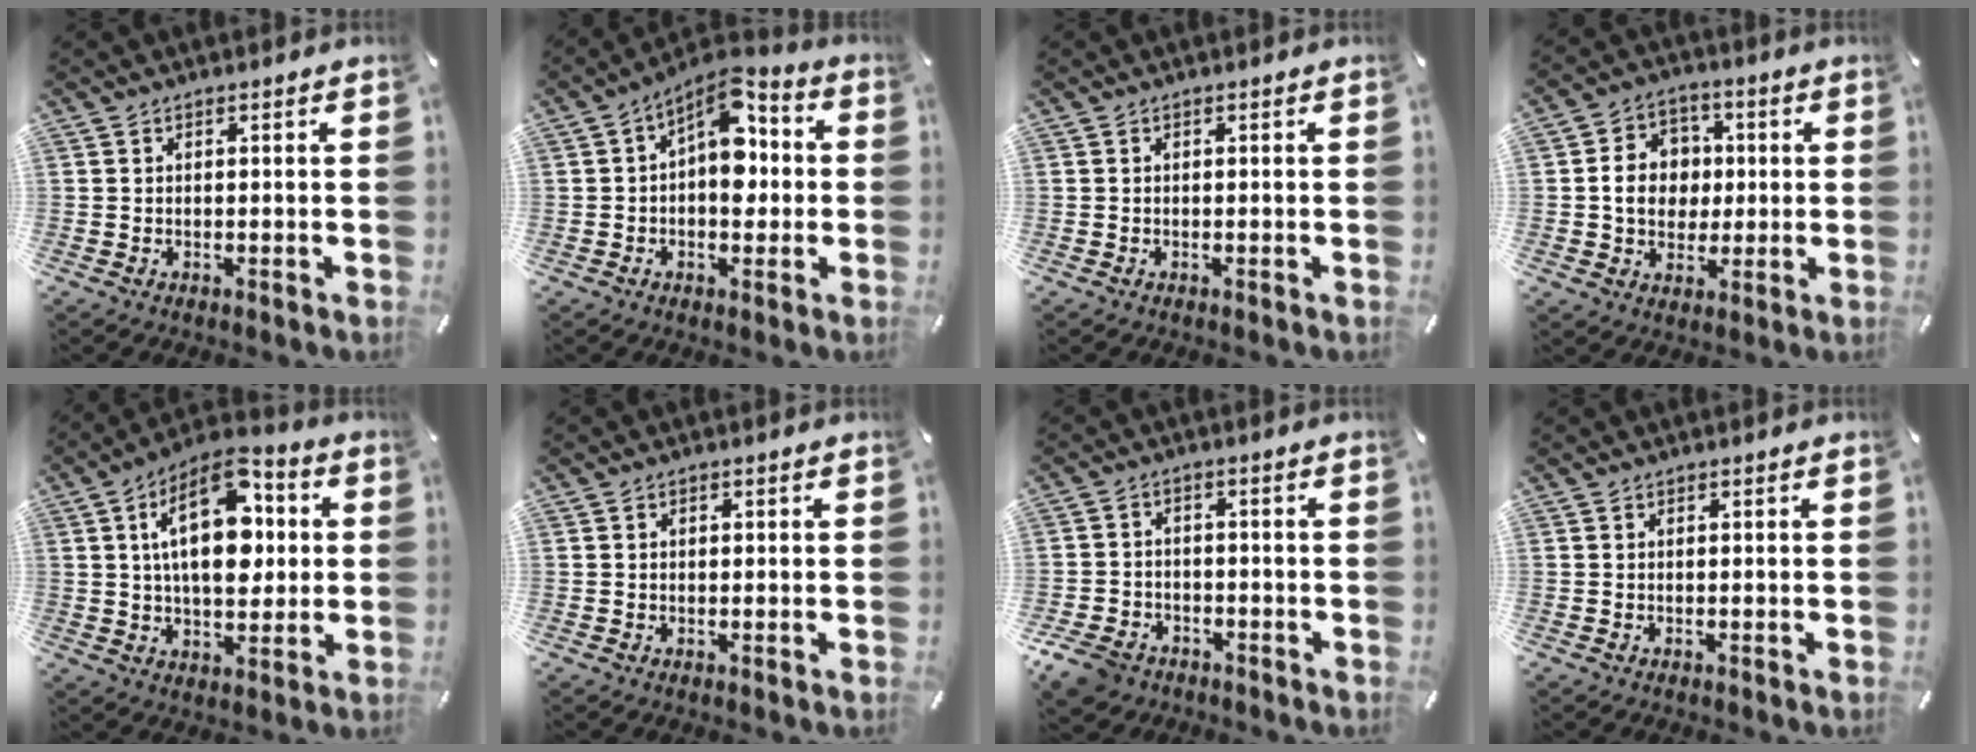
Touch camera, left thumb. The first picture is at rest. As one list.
[{"total": 10.1, "force": [1.9, 6.2, 7.7], "torque": [-0.105, -0.024, 0.027]}, {"total": 0.0}, {"total": 9.4, "force": [0.0, 8.2, 4.5], "torque": [-0.073, 0.015, 0.000]}, {"total": 18.4, "force": [4.2, 10.4, 14.6], "torque": [-0.250, -0.010, 0.068]}, {"total": 0.9, "force": [0.0, 0.8, 0.4], "torque": [-0.008, 0.005, -0.001]}, {"total": 6.3, "force": [-4.4, 4.2, 1.8], "torque": [-0.046, 0.023, -0.086]}, {"total": 0.0}]